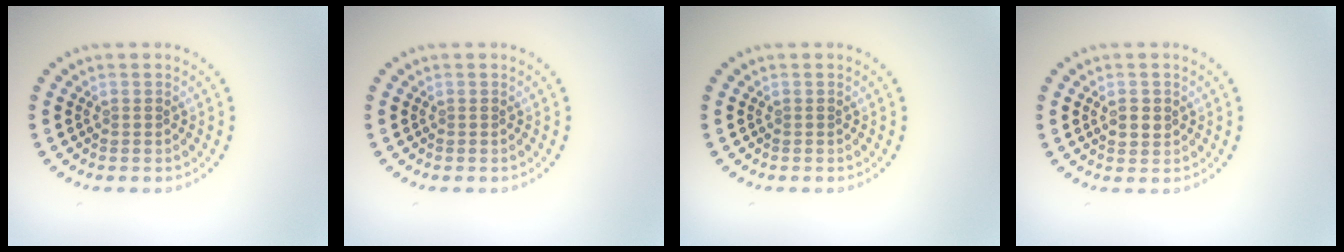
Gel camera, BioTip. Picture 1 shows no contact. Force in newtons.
{"total": 0.0}
{"total": 0.0}
{"total": 1.6, "press": 1.6, "slide": 0.3}